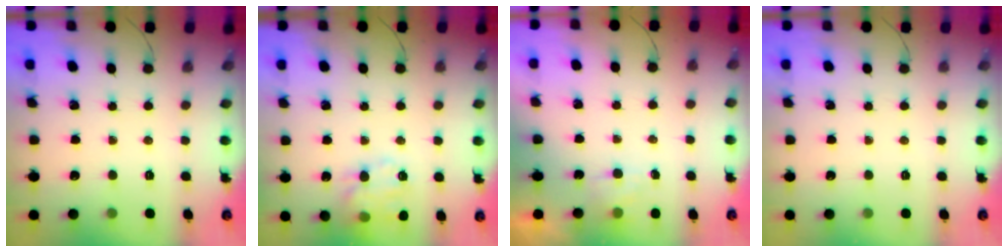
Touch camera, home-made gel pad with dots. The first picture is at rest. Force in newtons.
{"total": 14.6, "press": 14.4, "slide": 2.1}
{"total": 4.1, "press": 4.0, "slide": 1.2}
{"total": 0.0}